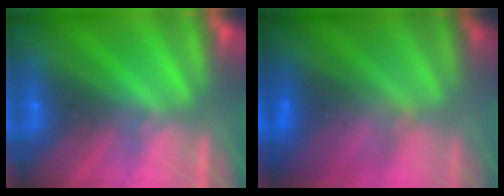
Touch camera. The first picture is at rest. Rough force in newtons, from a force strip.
{"total": 4.4}